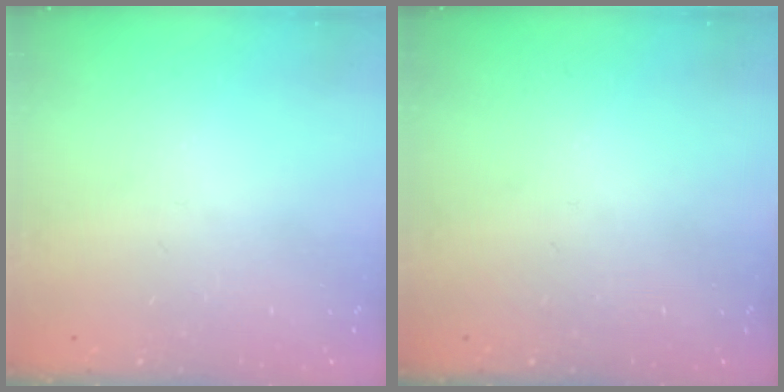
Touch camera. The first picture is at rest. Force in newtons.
{"total": 0.0}